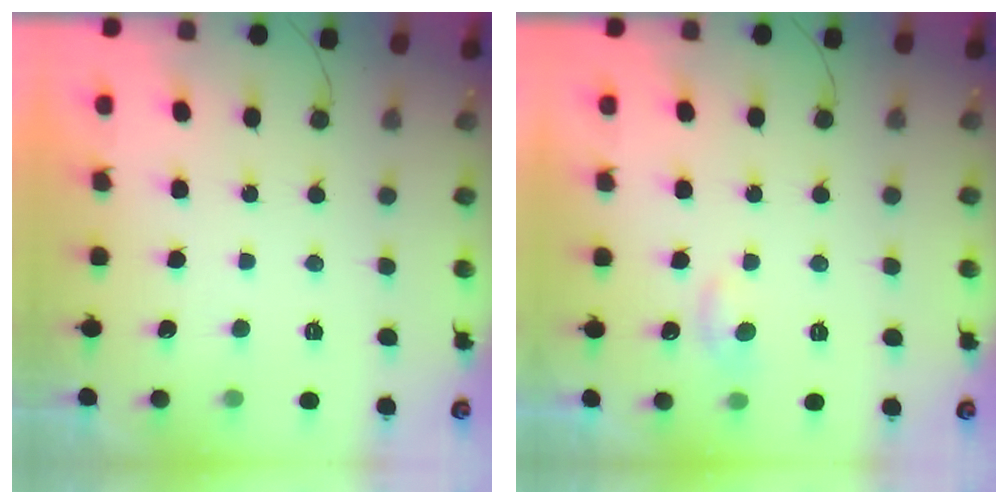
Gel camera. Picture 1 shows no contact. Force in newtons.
{"total": 5.4, "press": 5.4, "slide": 0.6}